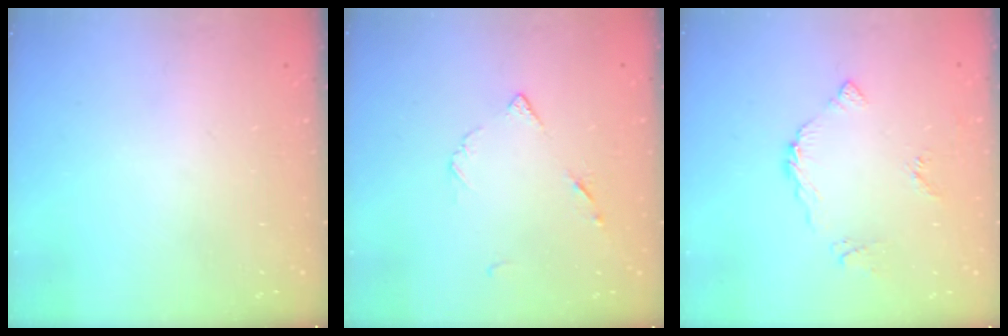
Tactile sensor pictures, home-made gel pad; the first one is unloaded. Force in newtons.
{"total": 6.0, "press": 6.0, "slide": 0.7}
{"total": 5.6, "press": 5.6, "slide": 0.2}